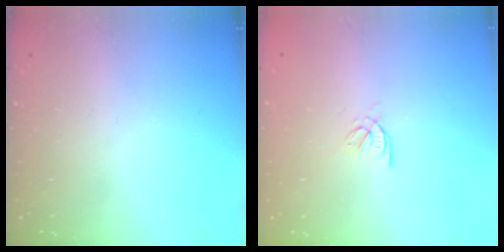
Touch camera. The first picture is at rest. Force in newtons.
{"total": 2.6, "press": 2.5, "slide": 0.6}